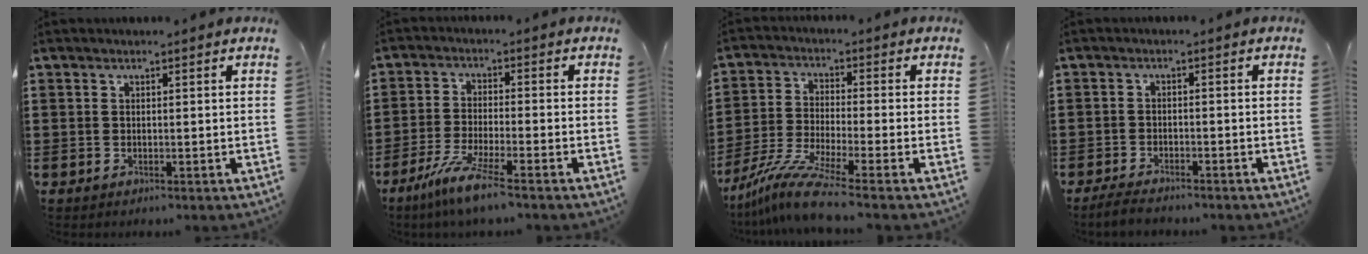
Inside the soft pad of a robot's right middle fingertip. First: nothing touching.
{"total": 6.4, "force": [-4.8, 0.0, 4.3], "torque": [-0.101, -0.020, -0.094]}
{"total": 8.1, "force": [-6.5, 0.1, 4.9], "torque": [-0.107, -0.013, -0.129]}
{"total": 2.5, "force": [-2.4, 0.4, 0.7], "torque": [-0.021, 0.002, -0.052]}